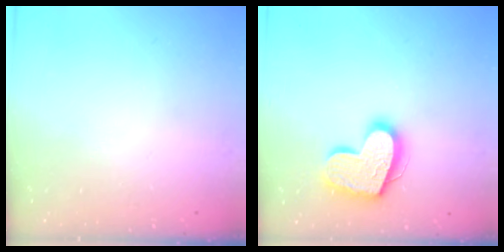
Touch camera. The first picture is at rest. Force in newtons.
{"total": 16.9, "press": 16.9, "slide": 1.3}